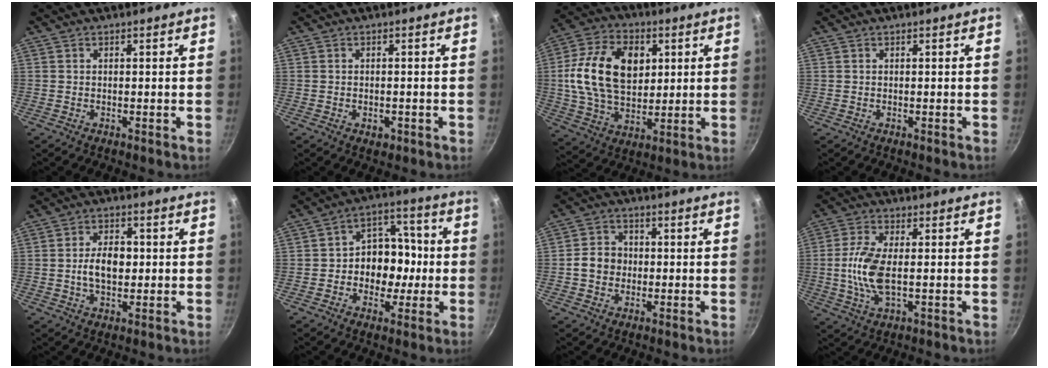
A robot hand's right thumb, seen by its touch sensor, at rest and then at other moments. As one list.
[{"total": 1.9, "force": [-0.8, 1.3, 1.2], "torque": [-0.018, 0.000, -0.010]}, {"total": 18.5, "force": [3.3, 12.5, 13.3], "torque": [-0.225, 0.002, 0.053]}, {"total": 0.0}, {"total": 7.0, "force": [-0.1, 4.3, 5.5], "torque": [-0.078, 0.007, -0.007]}, {"total": 11.7, "force": [-1.4, 9.3, 7.0], "torque": [-0.039, 0.032, -0.034]}, {"total": 5.6, "force": [-0.6, 4.9, 2.6], "torque": [-0.021, 0.017, -0.019]}, {"total": 8.7, "force": [-0.3, 3.7, 7.9], "torque": [-0.173, 0.001, -0.011]}]